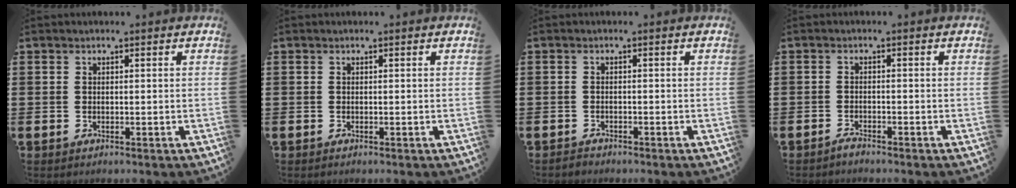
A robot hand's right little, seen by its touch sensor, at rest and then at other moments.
{"total": 0.0}
{"total": 0.8, "force": [-0.7, 0.2, 0.0], "torque": [-0.002, 0.000, -0.016]}
{"total": 1.1, "force": [-1.0, 0.1, 0.3], "torque": [-0.008, -0.003, -0.019]}